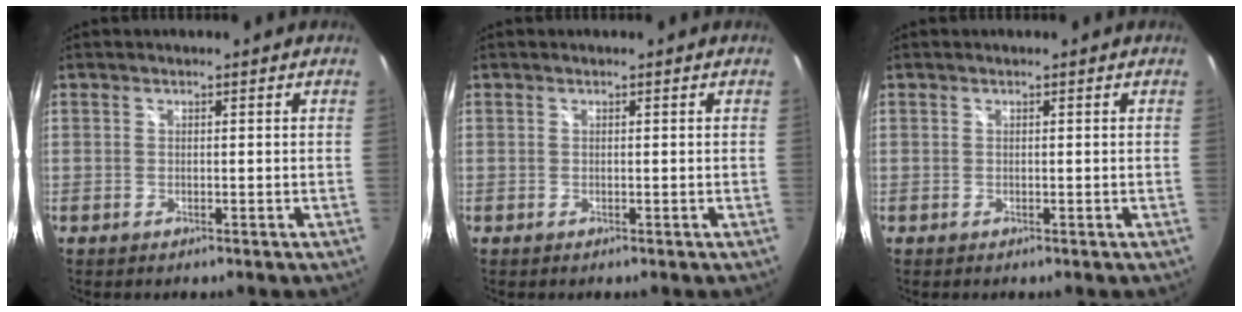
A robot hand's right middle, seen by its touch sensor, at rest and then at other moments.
{"total": 0.0}
{"total": 0.0}